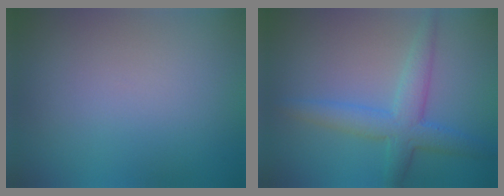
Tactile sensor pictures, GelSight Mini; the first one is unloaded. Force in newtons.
{"total": 4.0, "press": 4.0, "slide": 0.2}